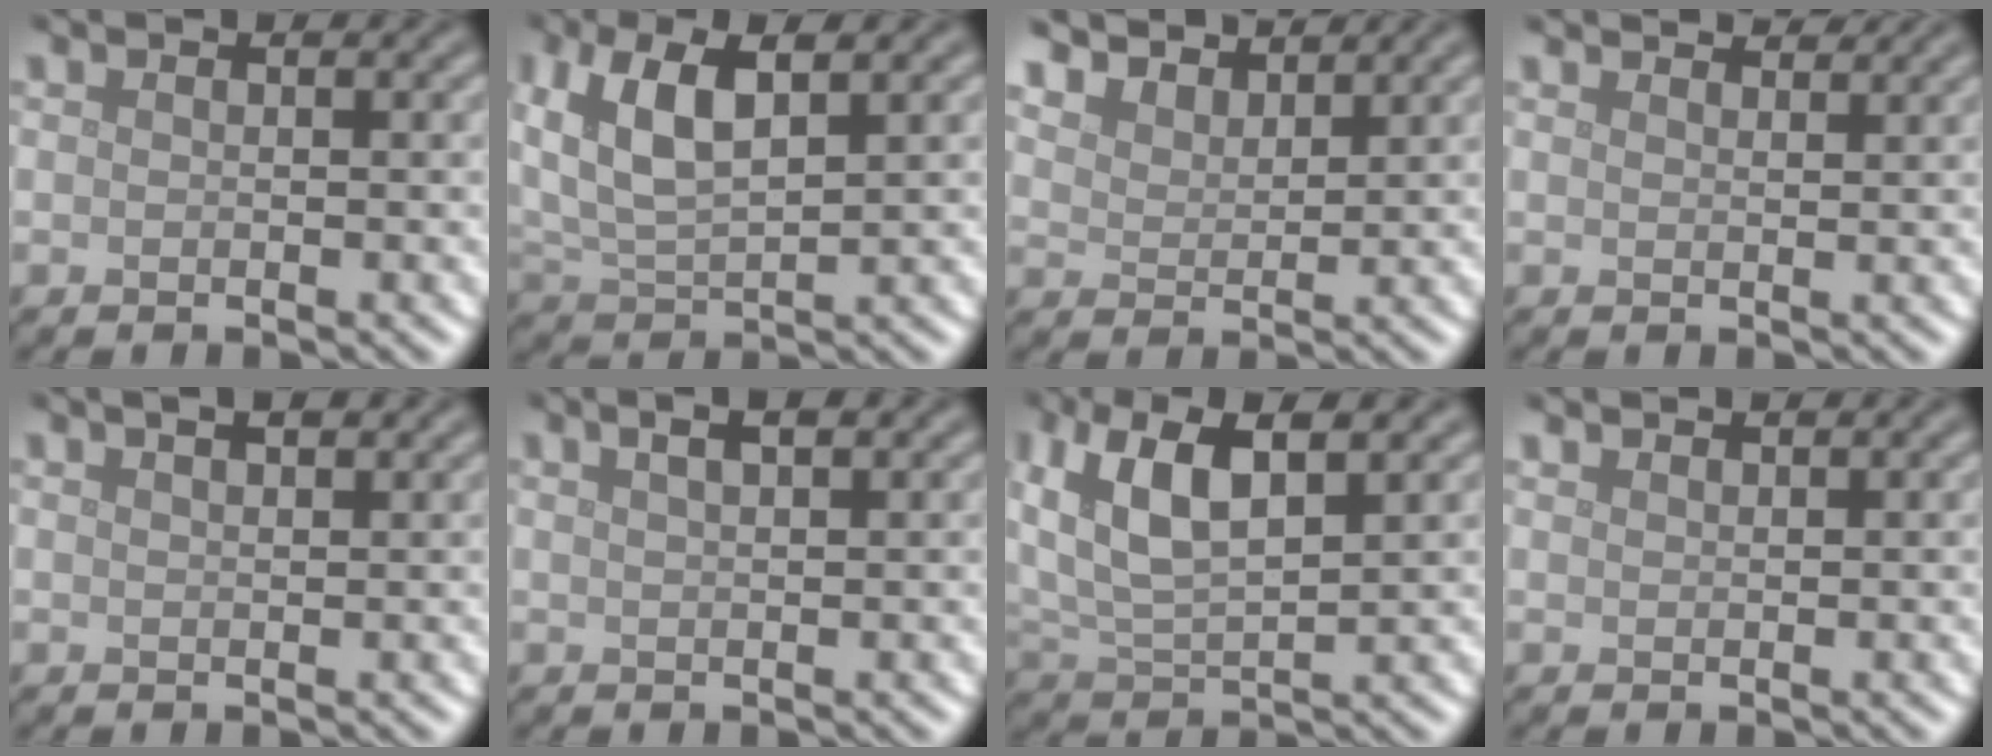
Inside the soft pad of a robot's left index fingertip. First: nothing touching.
{"total": 7.1, "force": [3.0, 3.1, 5.7], "torque": [-0.118, 0.013, 0.056]}
{"total": 5.2, "force": [4.8, 1.5, 1.1], "torque": [-0.045, -0.013, 0.095]}
{"total": 3.4, "force": [3.3, 0.5, 1.0], "torque": [-0.011, 0.001, 0.037]}
{"total": 2.6, "force": [1.8, 0.9, 1.7], "torque": [-0.008, 0.005, 0.009]}
{"total": 2.9, "force": [1.8, 1.0, 2.1], "torque": [-0.014, 0.005, 0.011]}
{"total": 8.8, "force": [4.0, 3.7, 6.9], "torque": [-0.143, 0.016, 0.073]}
{"total": 1.2, "force": [1.2, 0.1, 0.1], "torque": [-0.006, 0.001, 0.021]}